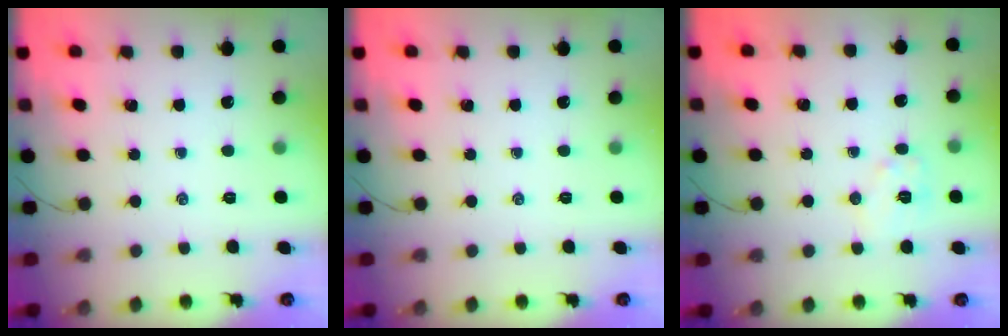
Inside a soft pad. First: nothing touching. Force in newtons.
{"total": 0.0}
{"total": 7.3, "press": 7.3, "slide": 0.7}